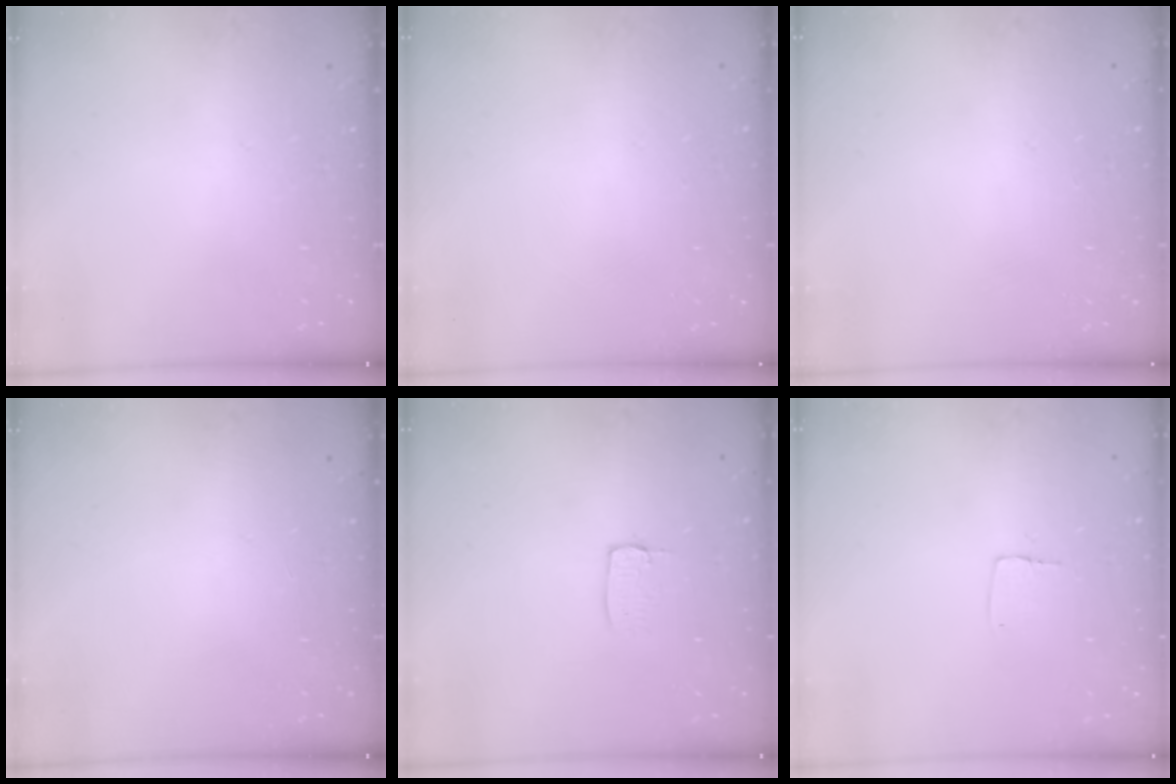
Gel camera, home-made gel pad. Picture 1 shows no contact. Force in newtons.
{"total": 0.0}
{"total": 0.0}
{"total": 0.0}
{"total": 3.4, "press": 3.4, "slide": 0.1}
{"total": 3.8, "press": 3.8, "slide": 0.1}